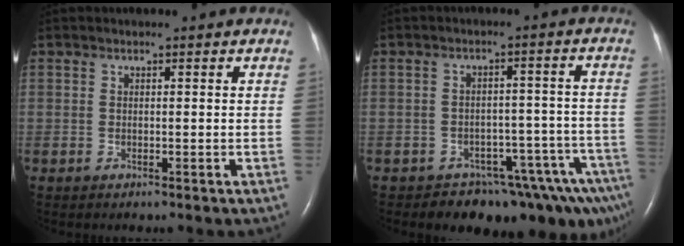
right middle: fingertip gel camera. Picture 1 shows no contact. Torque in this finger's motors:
{"motor_torque": [0.61, -0.96, 0.11, 0.05]}